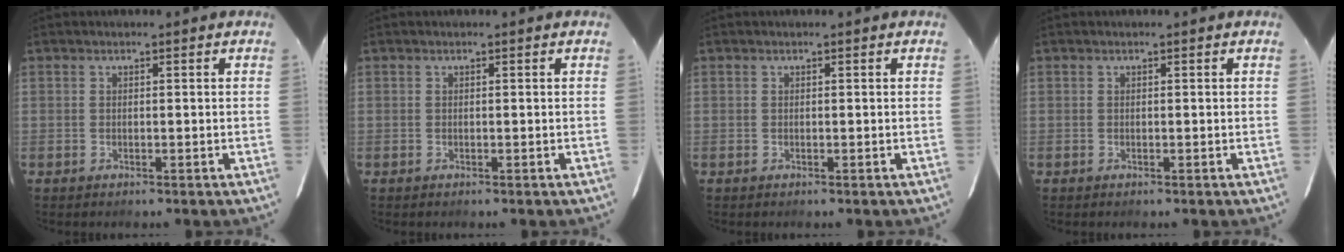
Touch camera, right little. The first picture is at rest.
{"total": 0.0}
{"total": 0.0}
{"total": 0.0}